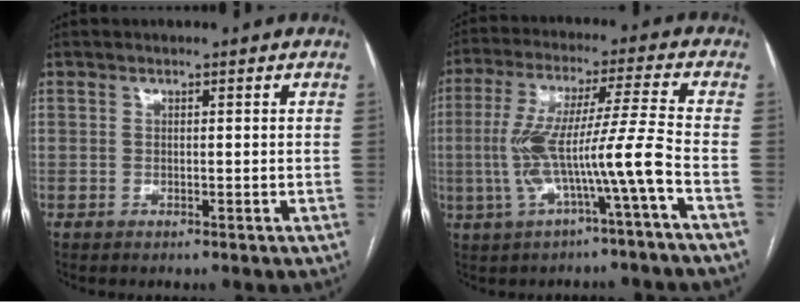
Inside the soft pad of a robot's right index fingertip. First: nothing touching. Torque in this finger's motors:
{"motor_torque": [1.60, -0.42, 0.75, 0.21]}